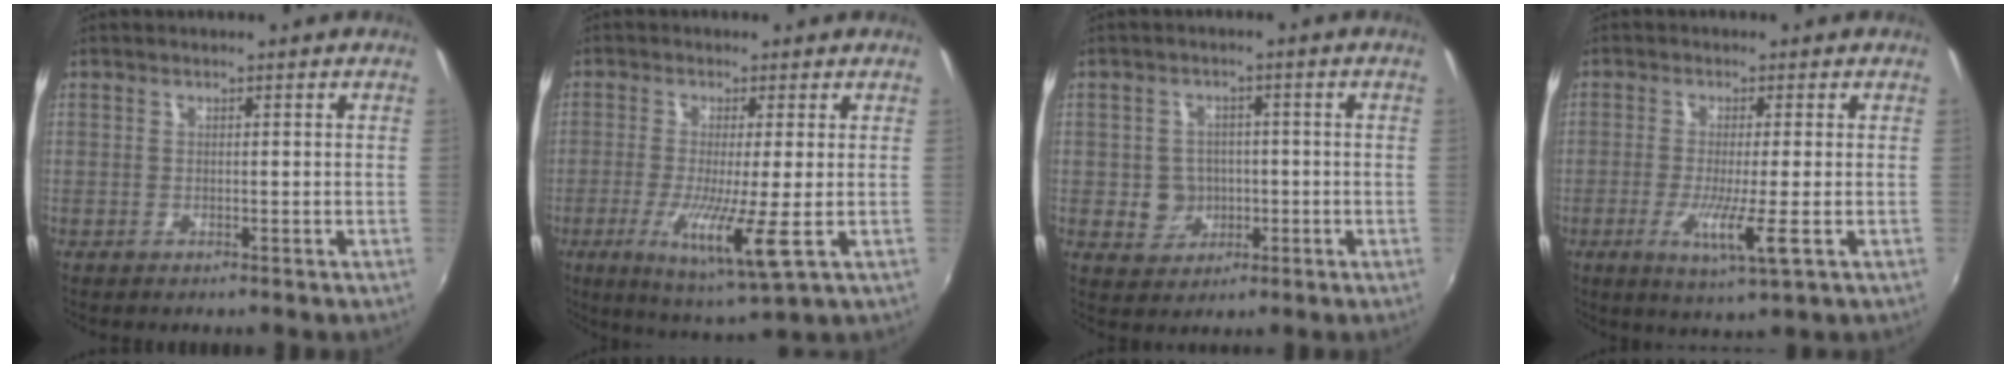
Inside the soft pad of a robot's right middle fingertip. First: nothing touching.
{"total": 9.4, "force": [-1.9, 0.2, 9.2], "torque": [-0.184, -0.028, -0.039]}
{"total": 5.4, "force": [-0.9, 5.1, 1.4], "torque": [-0.037, 0.011, -0.003]}
{"total": 6.5, "force": [-1.9, -0.3, 6.2], "torque": [-0.123, -0.019, -0.037]}